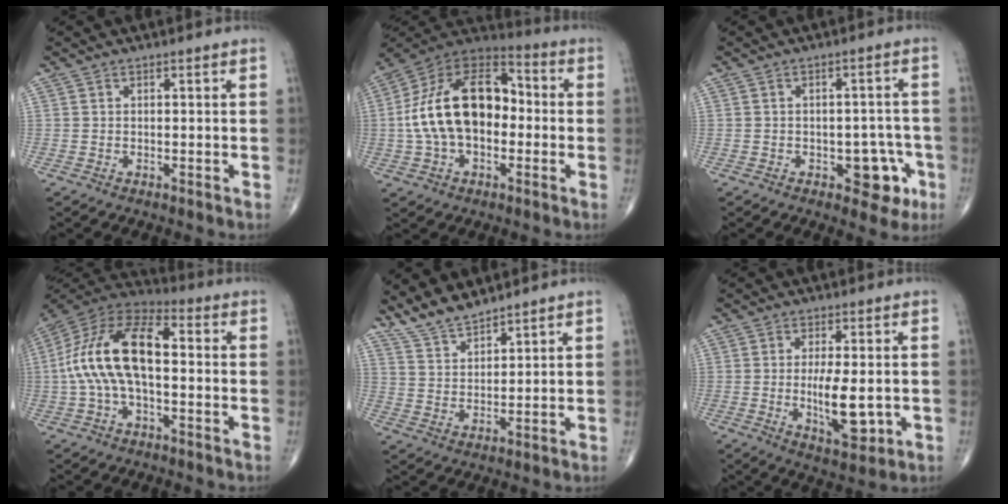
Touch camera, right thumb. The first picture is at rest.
{"total": 20.2, "force": [-0.7, 12.4, 15.9], "torque": [-0.274, 0.043, -0.019]}
{"total": 7.1, "force": [-2.9, 4.1, 5.1], "torque": [-0.028, 0.022, -0.032]}
{"total": 17.3, "force": [-0.1, 8.6, 15.0], "torque": [-0.299, 0.043, -0.012]}
{"total": 6.6, "force": [6.0, 1.6, 2.1], "torque": [-0.033, -0.031, 0.127]}
{"total": 9.3, "force": [-0.9, 3.5, 8.6], "torque": [-0.138, -0.018, -0.008]}